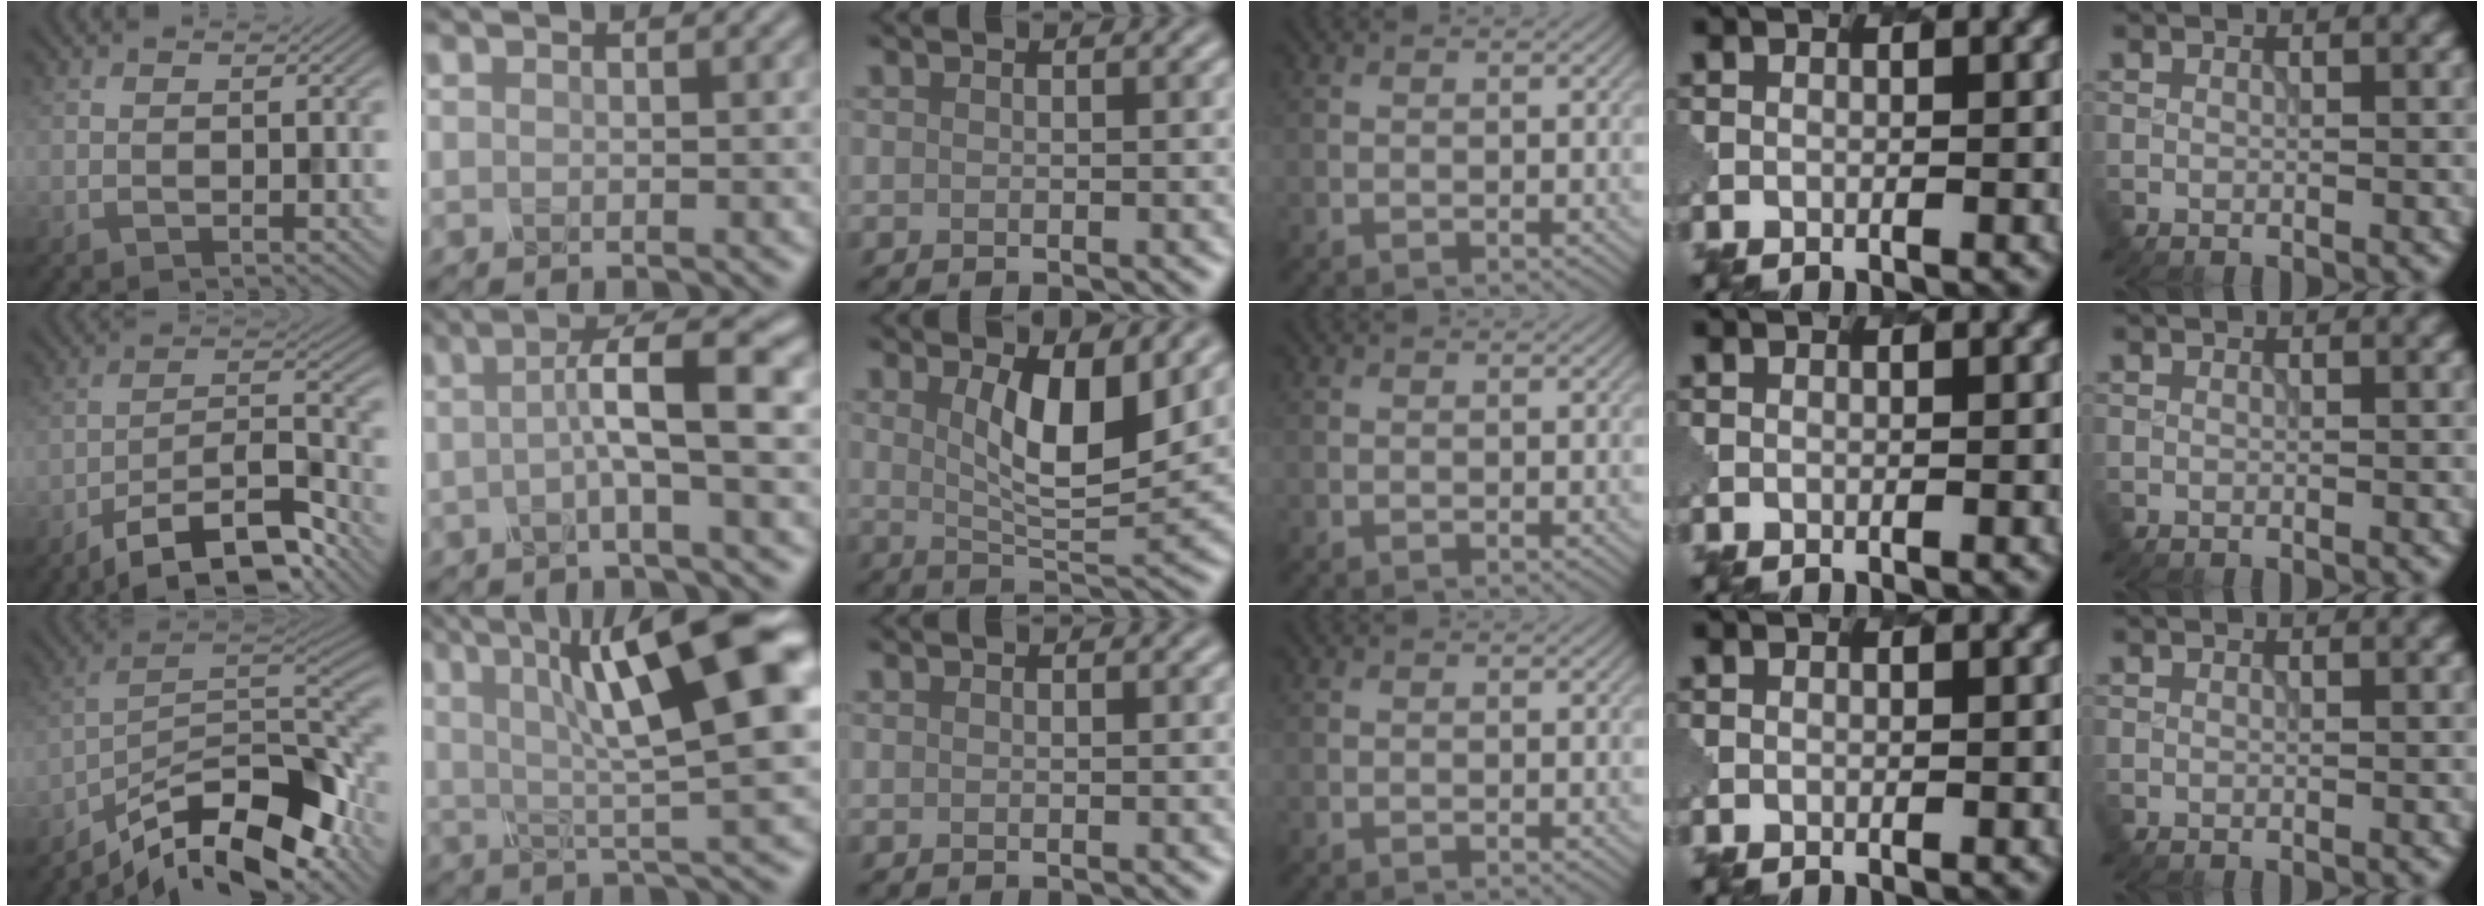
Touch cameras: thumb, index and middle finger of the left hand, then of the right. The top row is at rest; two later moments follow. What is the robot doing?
{"motion": "twist", "object": "rubiks cube"}